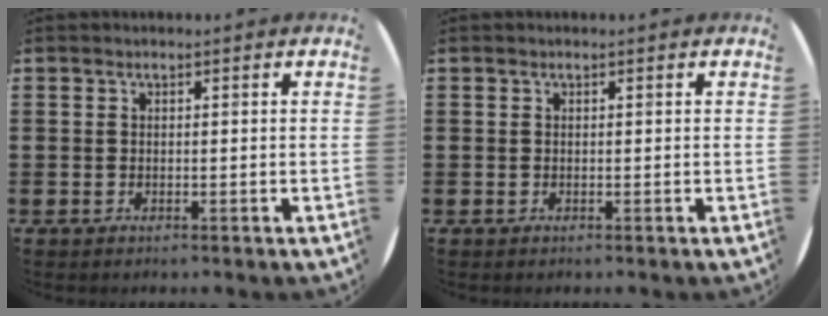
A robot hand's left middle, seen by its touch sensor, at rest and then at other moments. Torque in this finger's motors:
{"motor_torque": [-0.01, 0.00, 0.00, 0.00]}